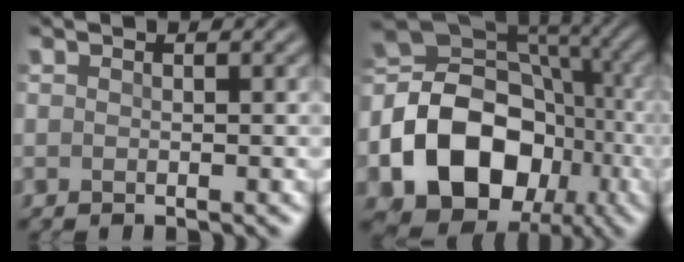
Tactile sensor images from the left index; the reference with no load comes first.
{"total": 16.3, "force": [-4.7, 12.8, 9.0], "torque": [-0.149, -0.014, -0.094]}